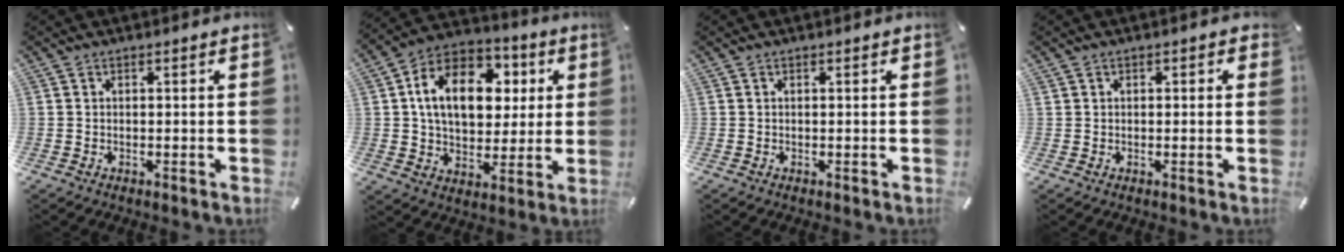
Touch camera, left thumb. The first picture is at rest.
{"total": 16.9, "force": [4.2, 11.8, 11.3], "torque": [-0.195, -0.002, 0.075]}
{"total": 0.0}
{"total": 0.9, "force": [0.1, 0.9, 0.2], "torque": [0.005, 0.003, -0.002]}